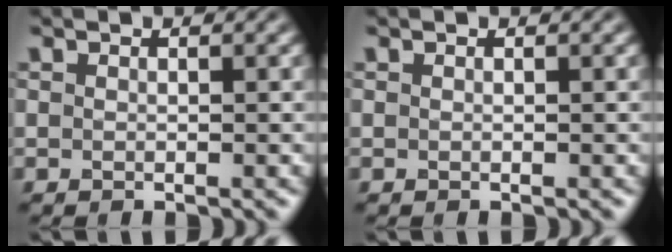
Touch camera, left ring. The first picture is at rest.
{"total": 0.0}